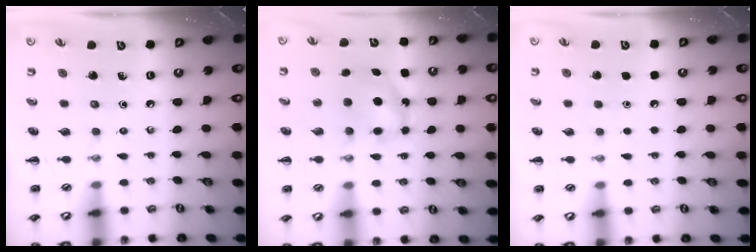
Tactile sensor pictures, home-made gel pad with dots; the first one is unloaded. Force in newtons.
{"total": 5.2, "press": 5.2, "slide": 0.8}
{"total": 1.6, "press": 1.6, "slide": 0.1}